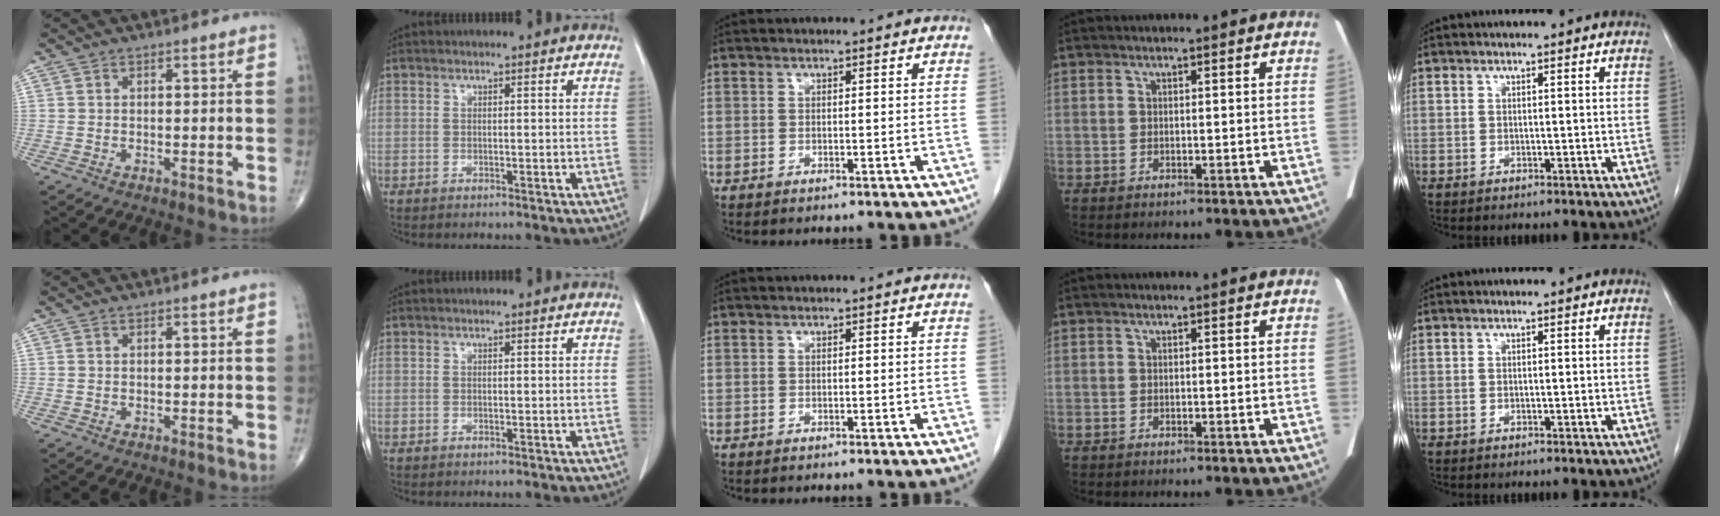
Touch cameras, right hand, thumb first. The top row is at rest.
{}